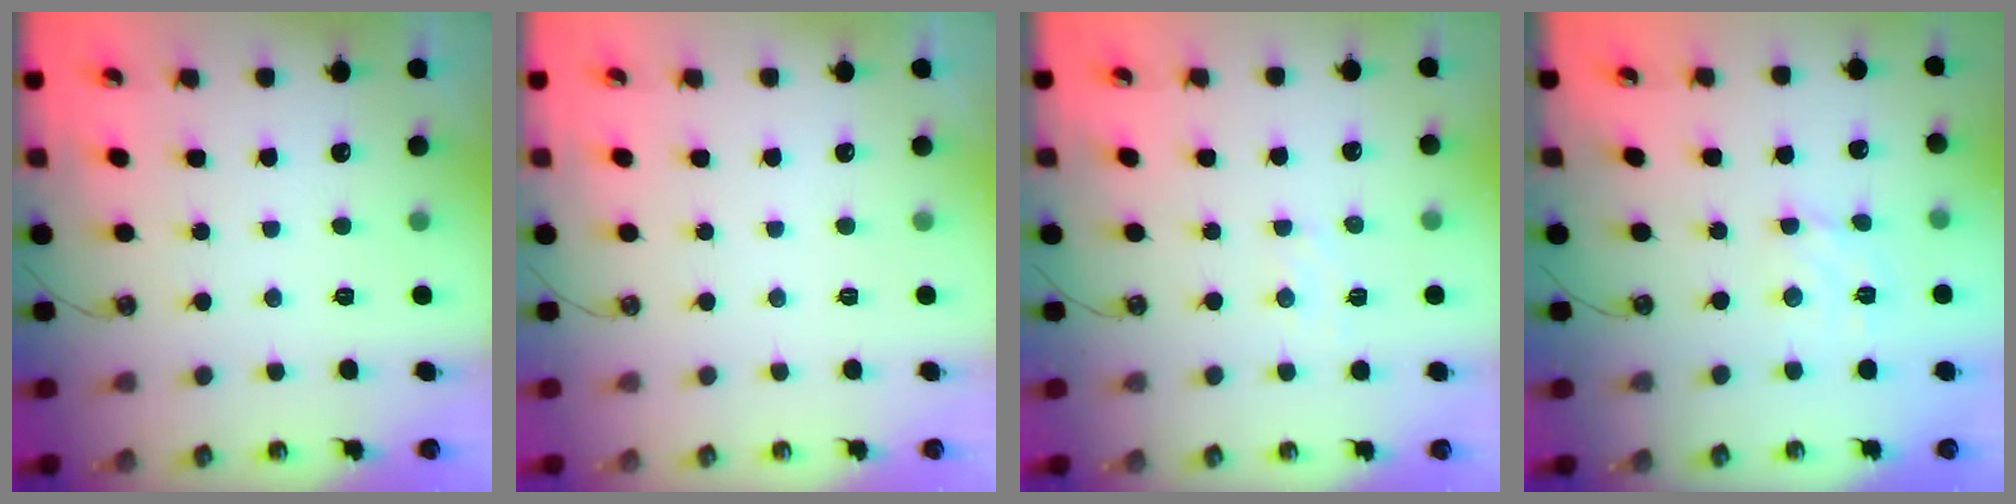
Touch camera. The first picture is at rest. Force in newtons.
{"total": 0.0}
{"total": 4.6, "press": 4.6, "slide": 0.5}
{"total": 3.4, "press": 3.4, "slide": 0.6}